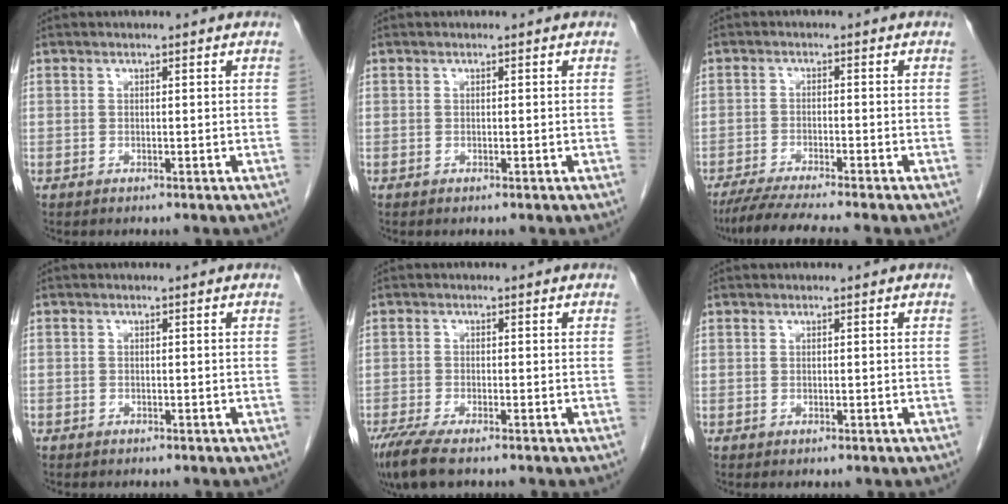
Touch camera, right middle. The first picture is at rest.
{"total": 0.0}
{"total": 8.2, "force": [-7.1, -1.0, 4.0], "torque": [-0.052, -0.026, -0.118]}
{"total": 0.9, "force": [-0.7, 0.6, 0.0], "torque": [-0.008, 0.004, -0.013]}
{"total": 6.9, "force": [-5.1, 1.4, 4.4], "torque": [-0.077, -0.019, -0.089]}
{"total": 0.7, "force": [-0.5, 0.1, 0.5], "torque": [-0.009, -0.003, -0.005]}